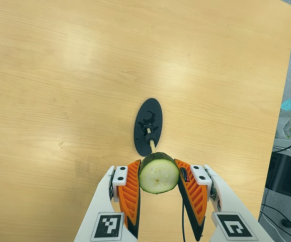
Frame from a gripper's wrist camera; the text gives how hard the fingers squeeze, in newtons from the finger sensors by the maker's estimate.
{"total": 10.0, "left": 9.5, "right": 10.5}